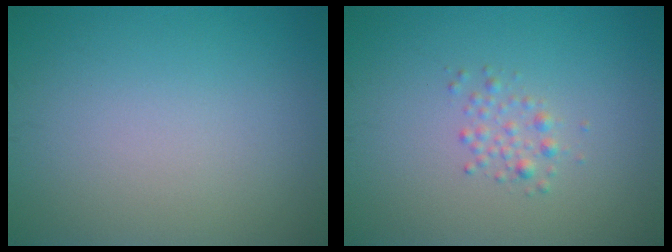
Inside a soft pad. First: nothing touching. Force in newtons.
{"total": 1.3, "press": 1.3, "slide": 0.0}